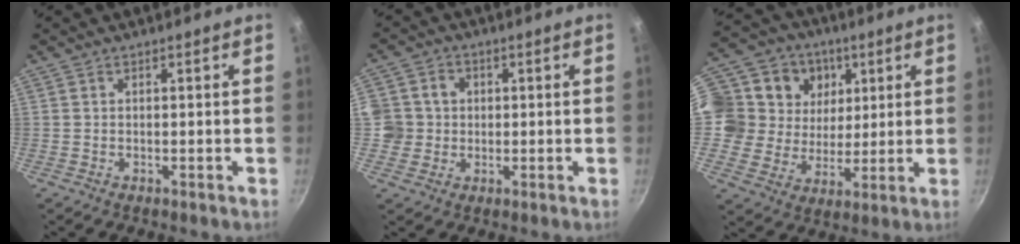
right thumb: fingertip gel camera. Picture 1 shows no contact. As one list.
[{"total": 6.0, "force": [0.2, 5.8, 1.5], "torque": [0.010, 0.008, -0.004]}, {"total": 16.7, "force": [5.4, 14.0, 7.3], "torque": [-0.109, -0.011, 0.089]}]